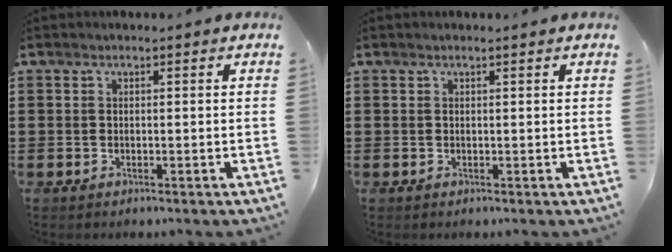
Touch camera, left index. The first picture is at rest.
{"total": 0.0}